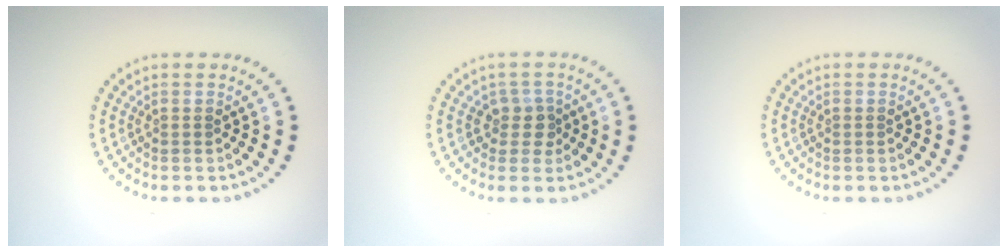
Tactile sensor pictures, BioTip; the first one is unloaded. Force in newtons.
{"total": 2.0, "press": 1.6, "slide": 1.2}
{"total": 0.0}